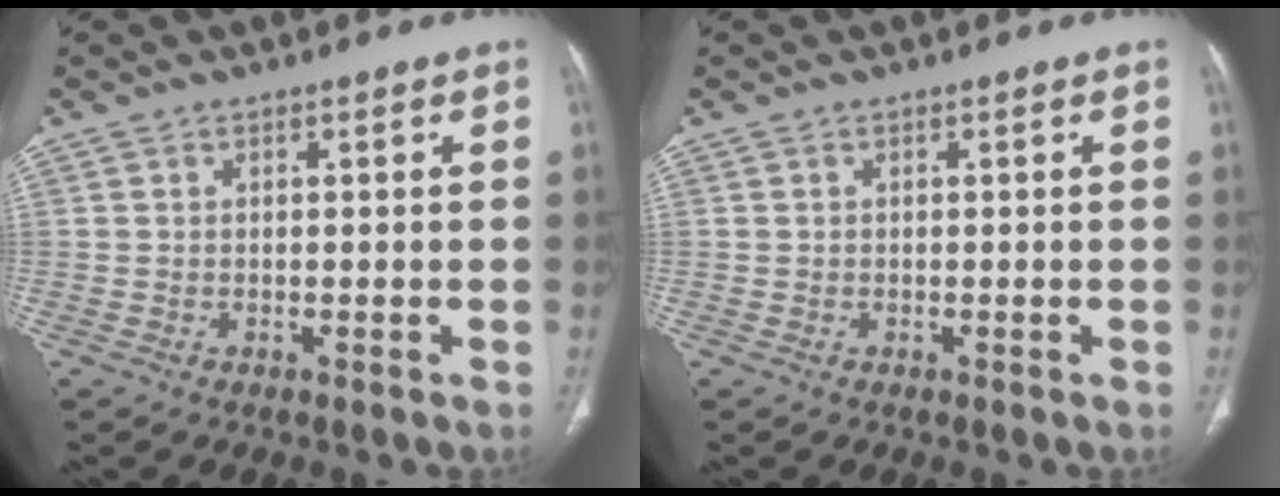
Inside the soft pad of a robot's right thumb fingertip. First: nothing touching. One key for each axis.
{"total": 0.0}